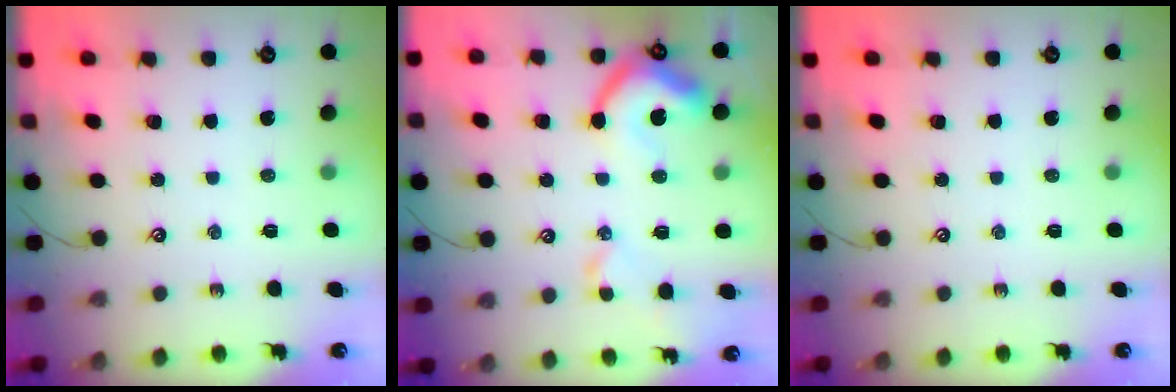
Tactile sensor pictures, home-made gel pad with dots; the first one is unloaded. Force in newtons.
{"total": 12.0, "press": 11.9, "slide": 1.5}
{"total": 0.0}